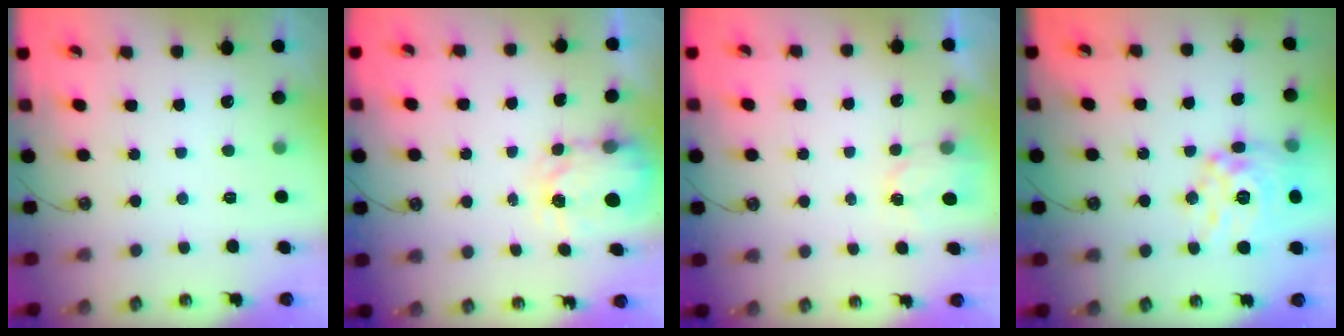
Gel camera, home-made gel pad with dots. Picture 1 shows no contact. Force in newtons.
{"total": 4.1, "press": 4.0, "slide": 0.5}
{"total": 2.4, "press": 2.4, "slide": 0.3}
{"total": 15.6, "press": 15.5, "slide": 1.4}